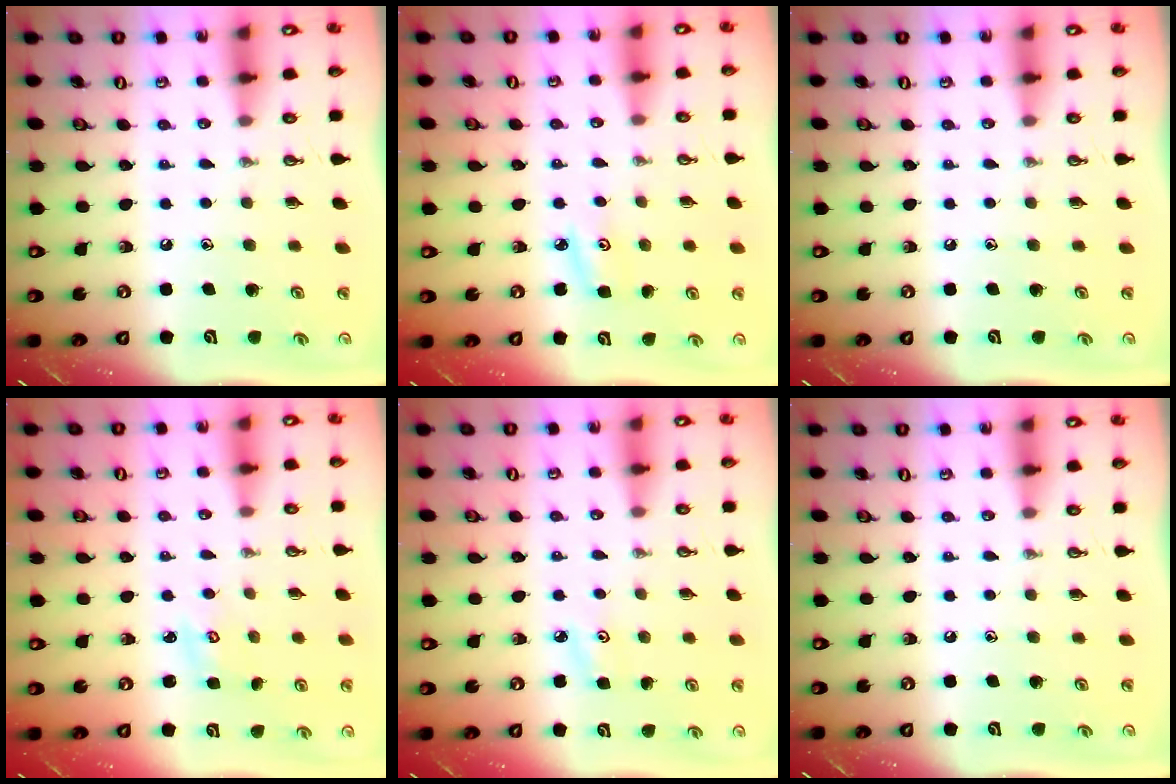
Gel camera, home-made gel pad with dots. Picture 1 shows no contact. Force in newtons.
{"total": 4.5, "press": 4.4, "slide": 0.5}
{"total": 0.0}
{"total": 2.0, "press": 2.0, "slide": 0.1}
{"total": 3.7, "press": 3.7, "slide": 0.4}
{"total": 0.0}